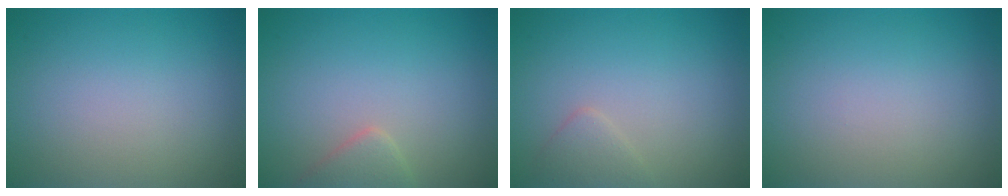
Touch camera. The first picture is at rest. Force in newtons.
{"total": 1.9, "press": 1.9, "slide": 0.1}
{"total": 1.3, "press": 1.3, "slide": 0.1}
{"total": 0.0}